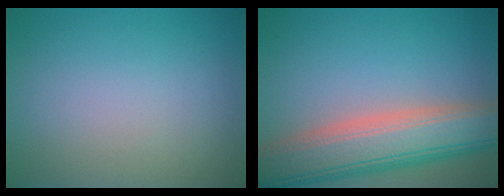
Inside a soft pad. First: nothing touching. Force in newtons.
{"total": 9.1, "press": 9.1, "slide": 0.5}